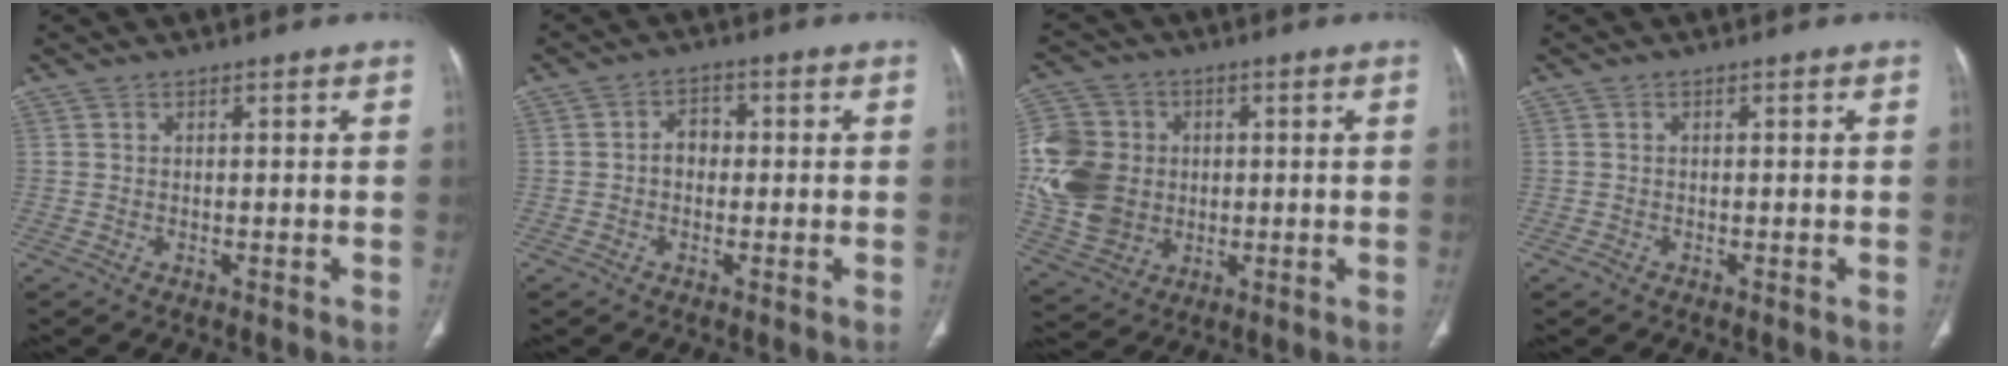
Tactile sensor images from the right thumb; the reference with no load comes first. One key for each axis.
{"total": 3.4, "fx": -0.3, "fy": 2.7, "fz": 2.0, "tx": -0.018, "ty": 0.016, "tz": -0.013}
{"total": 15.1, "fx": -0.2, "fy": 12.7, "fz": 8.1, "tx": -0.153, "ty": 0.007, "tz": 0.003}
{"total": 0.7, "fx": -0.5, "fy": 0.5, "fz": 0.2, "tx": -0.005, "ty": 0.000, "tz": -0.012}